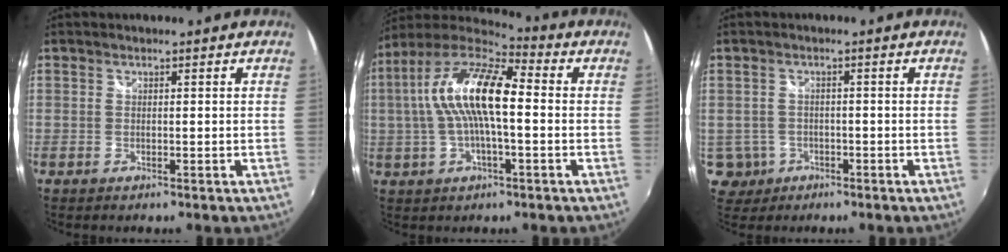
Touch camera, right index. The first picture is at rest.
{"total": 15.7, "force": [1.0, 5.0, 14.8], "torque": [-0.276, 0.017, 0.006]}
{"total": 4.6, "force": [-1.6, 4.3, 0.7], "torque": [-0.023, 0.004, -0.020]}